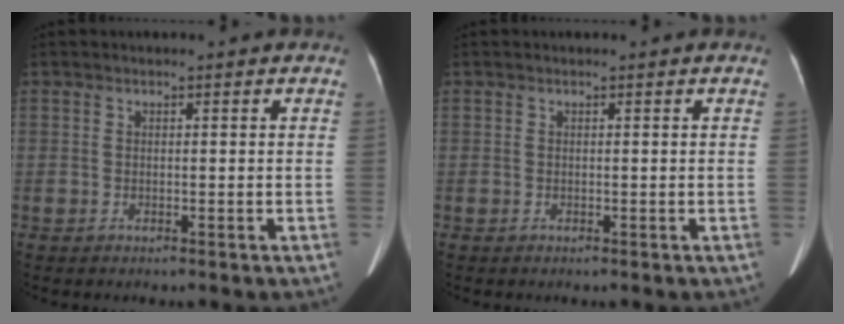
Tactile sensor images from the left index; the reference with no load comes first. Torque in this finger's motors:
{"motor_torque": [-0.11, -0.30, 0.01, -0.01]}